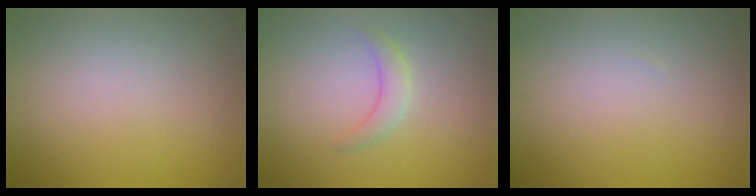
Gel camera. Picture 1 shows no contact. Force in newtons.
{"total": 1.7, "press": 1.7, "slide": 0.0}
{"total": 0.0}